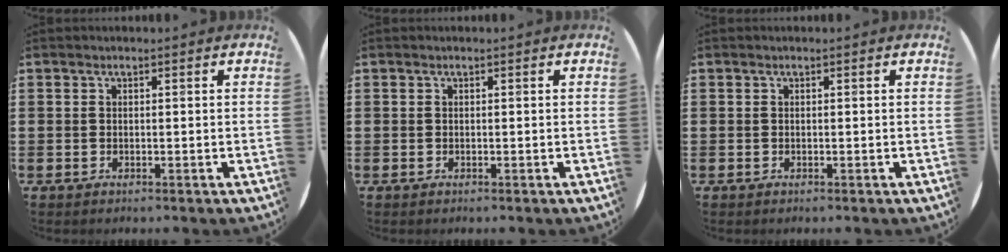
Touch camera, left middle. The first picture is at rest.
{"total": 0.0}
{"total": 0.0}